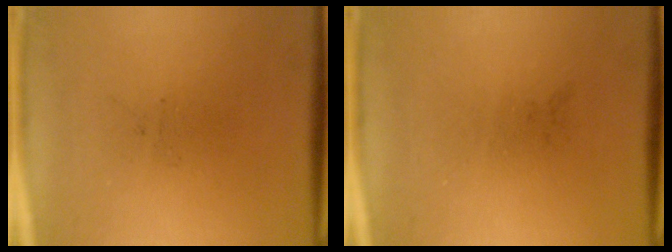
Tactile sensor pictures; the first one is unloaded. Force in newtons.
{"total": 0.0}